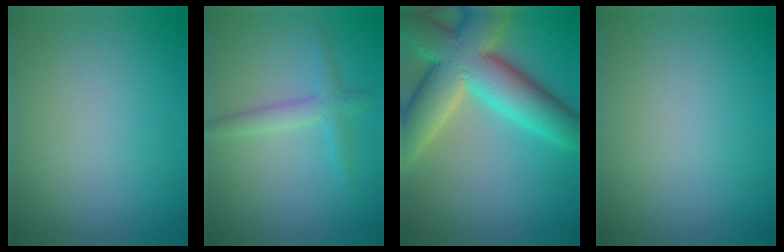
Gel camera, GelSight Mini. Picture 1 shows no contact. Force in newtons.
{"total": 2.3, "press": 2.3, "slide": 0.1}
{"total": 11.9, "press": 11.9, "slide": 0.9}
{"total": 0.0}